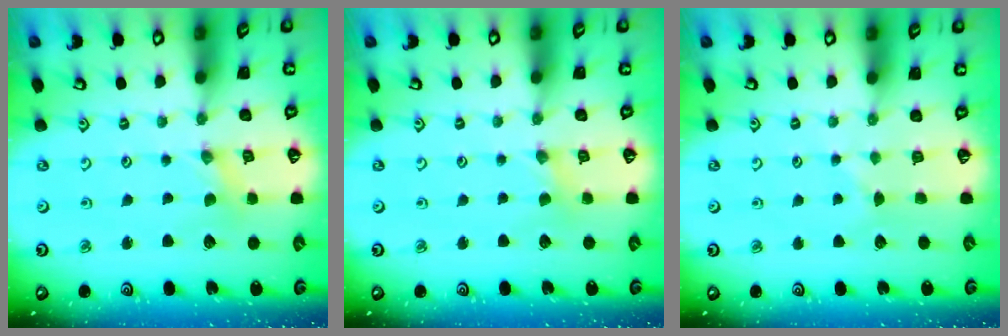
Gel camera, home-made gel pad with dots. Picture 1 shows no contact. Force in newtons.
{"total": 1.8, "press": 1.8, "slide": 0.4}
{"total": 2.9, "press": 2.9, "slide": 0.5}